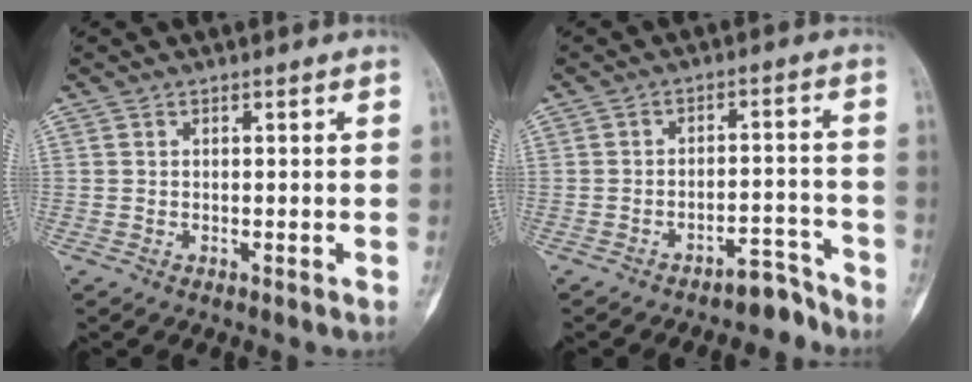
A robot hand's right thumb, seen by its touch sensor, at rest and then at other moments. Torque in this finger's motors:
{"motor_torque": [0.91, 0.03, 0.41, -0.62, 0.07]}